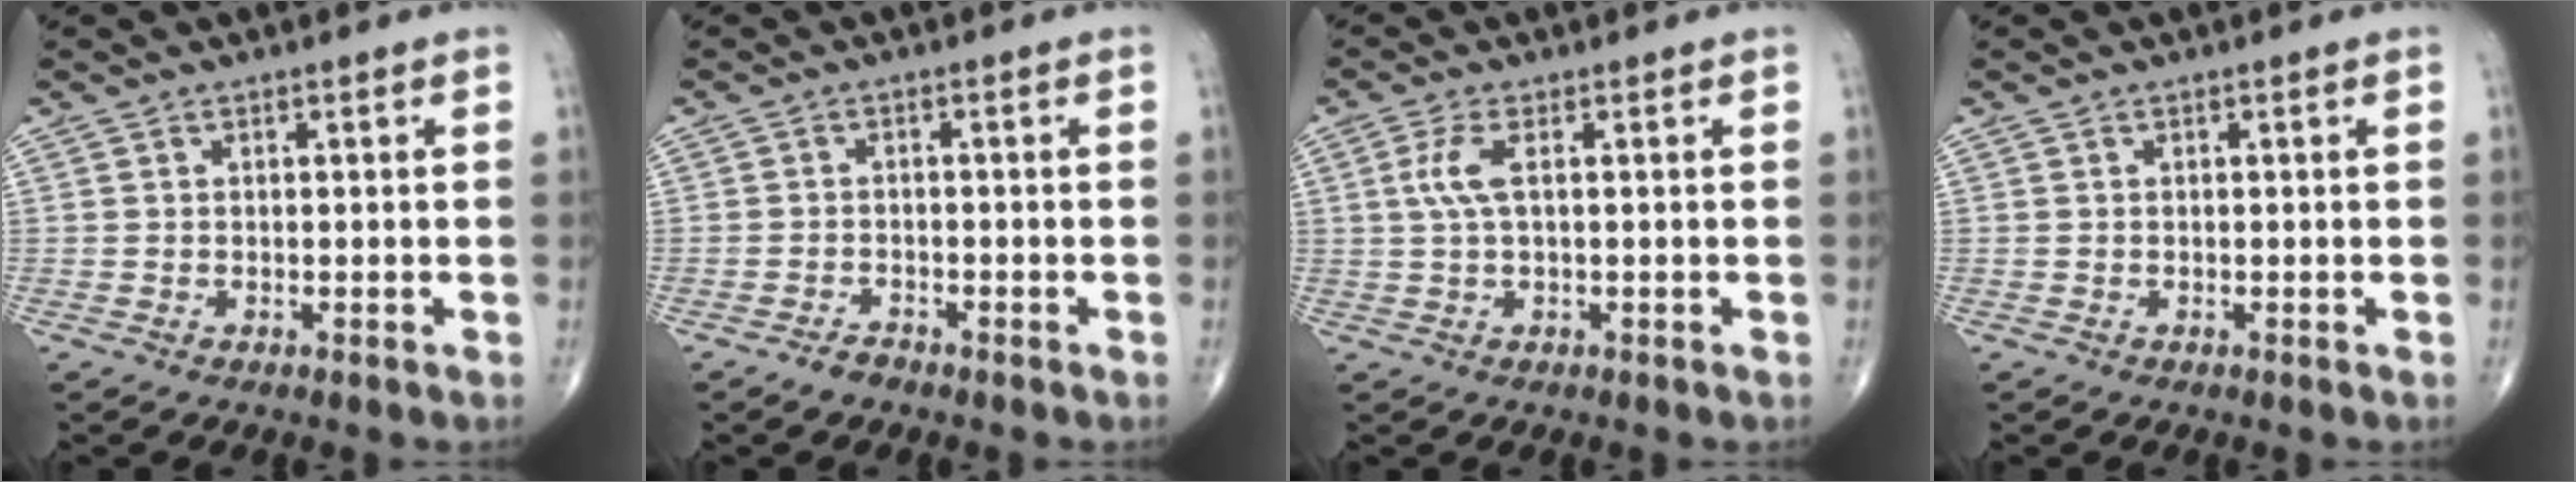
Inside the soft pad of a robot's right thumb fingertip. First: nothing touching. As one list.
[{"total": 1.8, "force": [-1.6, 0.8, 0.6], "torque": [-0.014, 0.006, -0.028]}, {"total": 3.9, "force": [0.7, 1.1, 3.7], "torque": [-0.101, 0.009, 0.014]}, {"total": 0.0}]